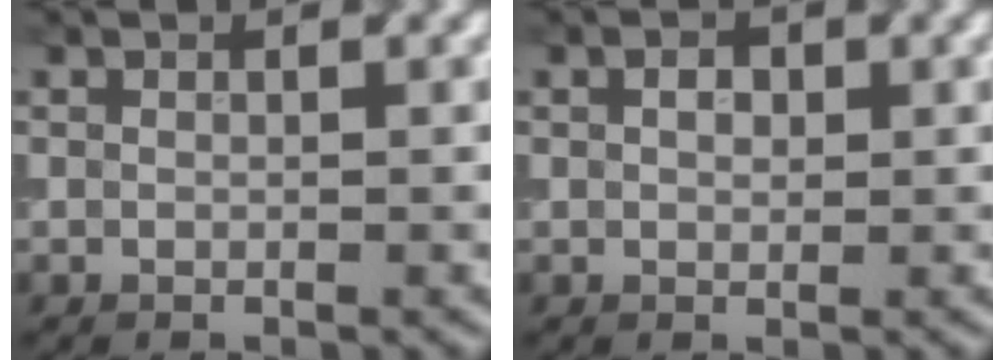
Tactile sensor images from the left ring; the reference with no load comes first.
{"total": 1.3, "force": [0.3, 0.9, 0.9], "torque": [-0.016, 0.002, 0.004]}